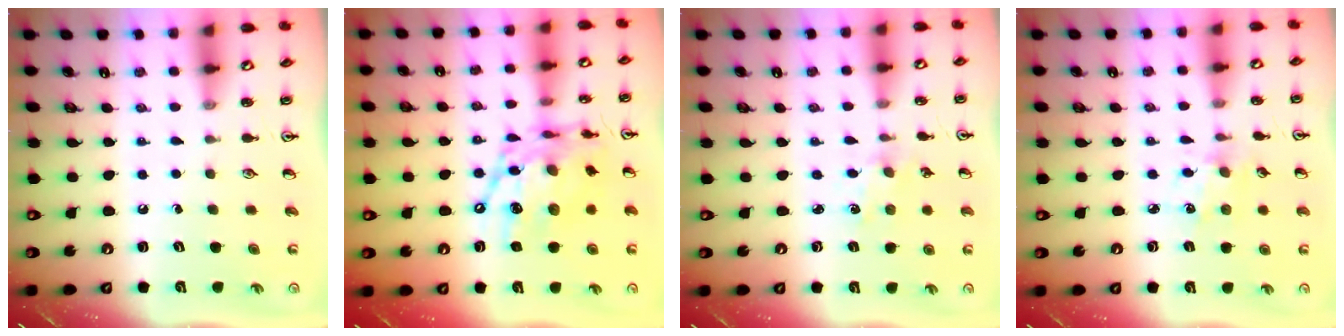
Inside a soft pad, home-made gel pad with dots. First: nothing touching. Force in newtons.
{"total": 16.2, "press": 16.2, "slide": 1.4}
{"total": 1.3, "press": 1.3, "slide": 0.2}
{"total": 2.8, "press": 2.8, "slide": 0.5}